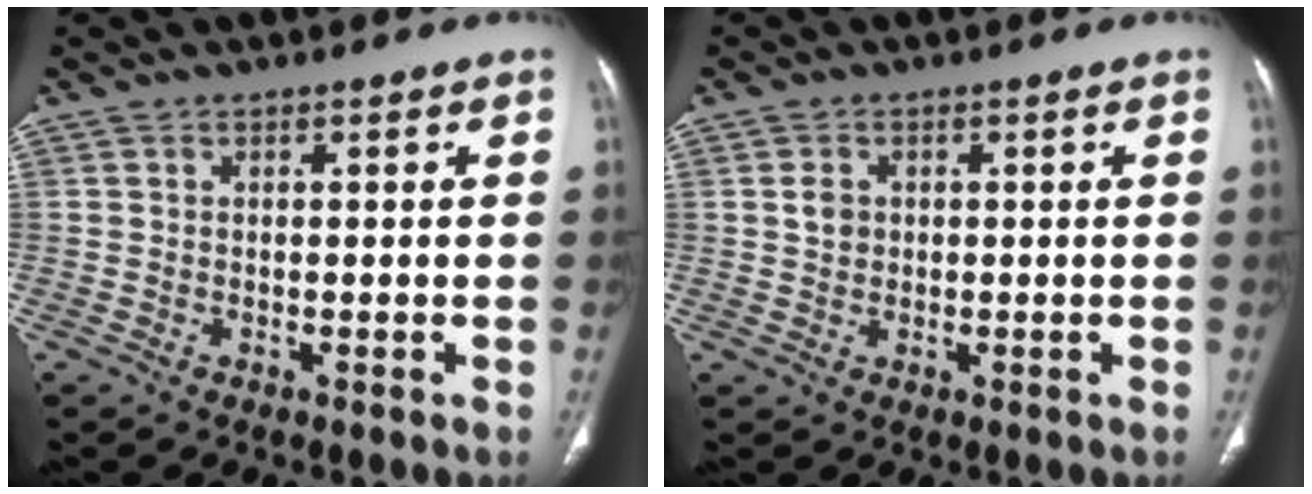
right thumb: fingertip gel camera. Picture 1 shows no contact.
{"total": 2.4, "force": [0.3, 2.1, 1.2], "torque": [-0.013, 0.003, 0.005]}